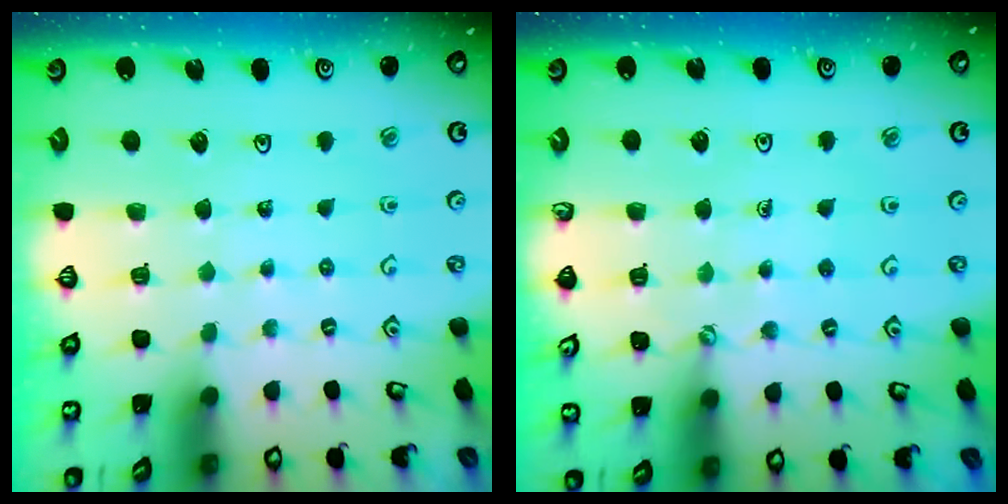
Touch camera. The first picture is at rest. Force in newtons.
{"total": 0.9, "press": 0.9, "slide": 0.1}